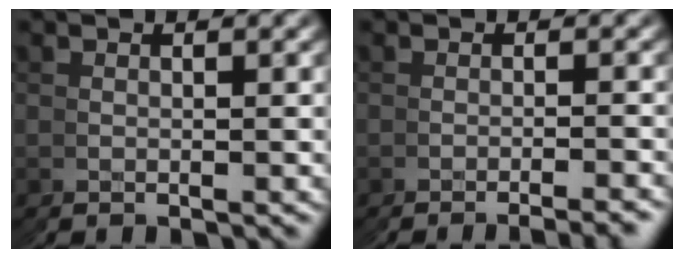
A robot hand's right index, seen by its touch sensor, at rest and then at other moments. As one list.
[{"total": 2.4, "force": [-1.6, -1.8, -0.4], "torque": [-0.003, 0.012, -0.031]}]